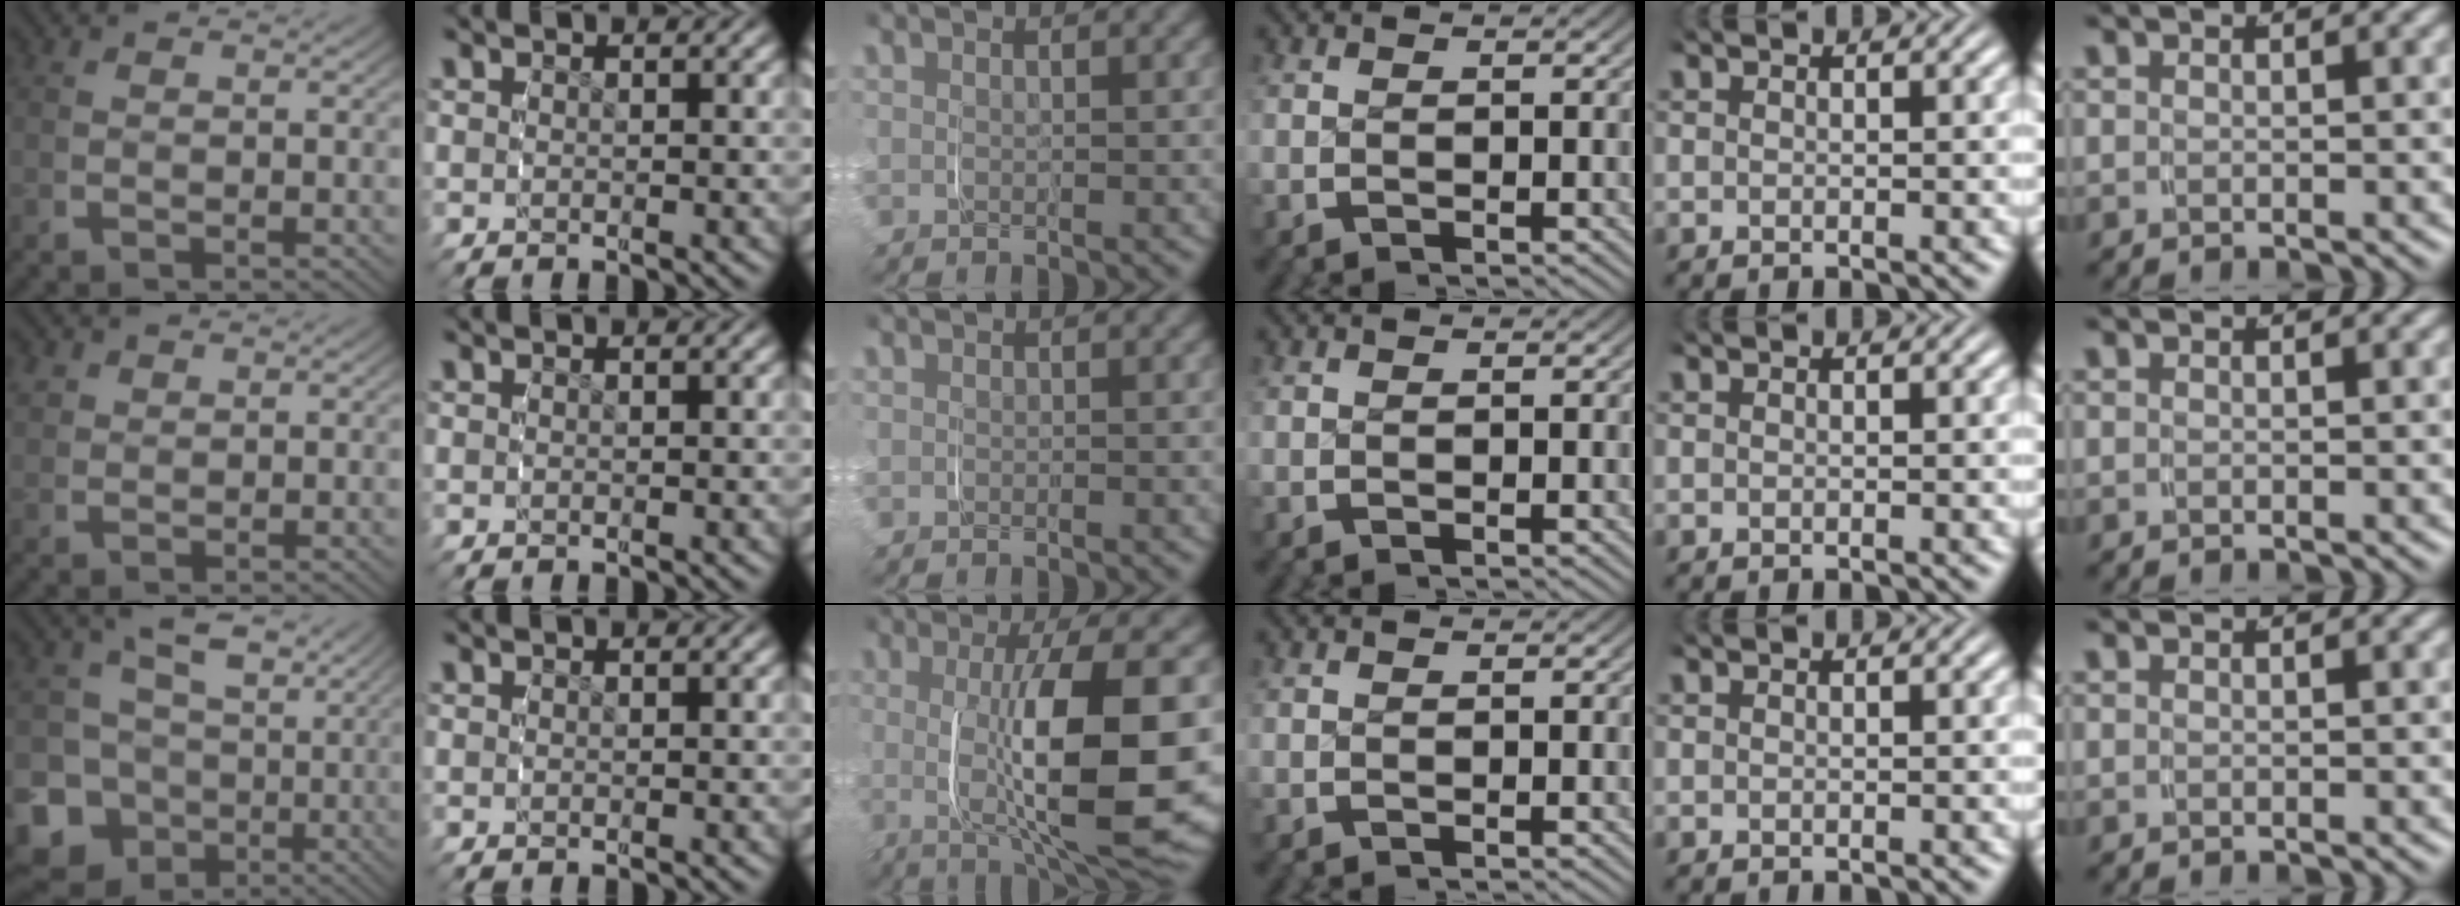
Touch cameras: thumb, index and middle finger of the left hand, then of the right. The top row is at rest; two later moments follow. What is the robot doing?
{"motion": "grasp_and_lifting", "object": "ribbon"}